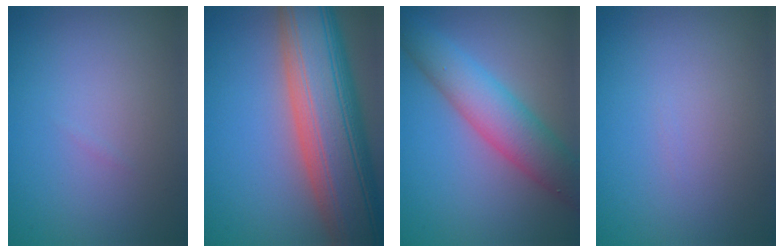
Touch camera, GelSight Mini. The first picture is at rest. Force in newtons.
{"total": 14.4, "press": 14.3, "slide": 1.1}
{"total": 6.3, "press": 6.3, "slide": 0.4}
{"total": 0.0}